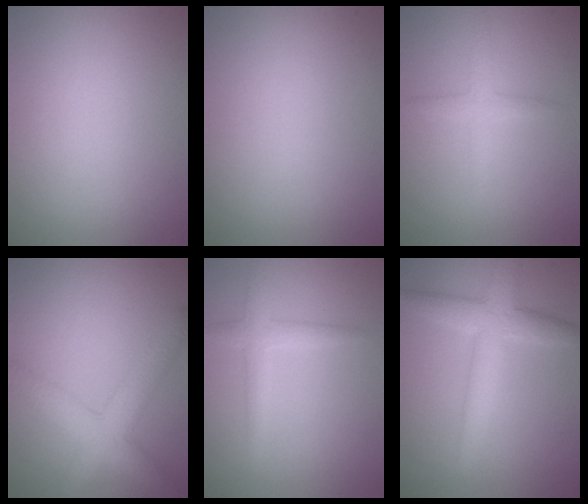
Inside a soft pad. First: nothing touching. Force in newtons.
{"total": 0.0}
{"total": 1.8, "press": 1.8, "slide": 0.1}
{"total": 5.0, "press": 5.0, "slide": 0.2}
{"total": 2.1, "press": 2.1, "slide": 0.0}
{"total": 4.6, "press": 4.6, "slide": 0.1}